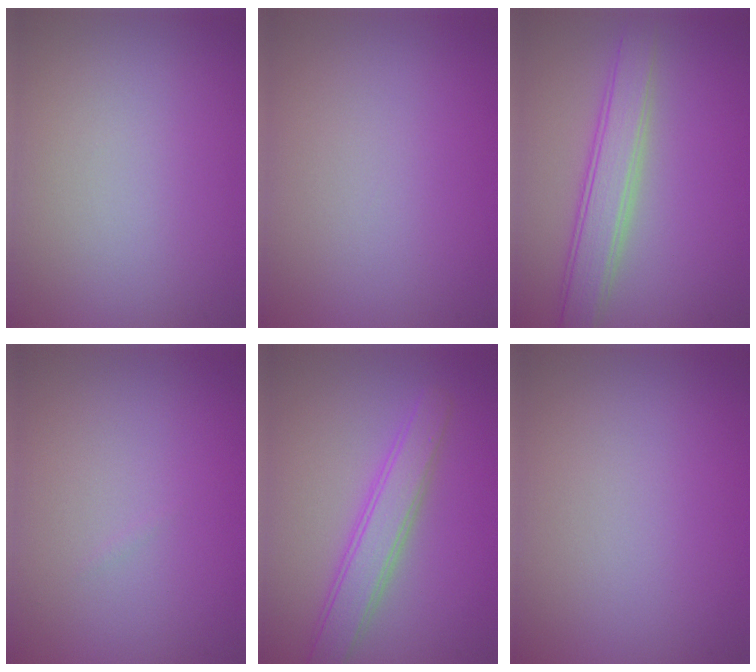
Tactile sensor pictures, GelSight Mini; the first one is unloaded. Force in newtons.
{"total": 0.0}
{"total": 4.1, "press": 4.1, "slide": 0.1}
{"total": 0.0}
{"total": 3.6, "press": 3.6, "slide": 0.1}
{"total": 0.0}